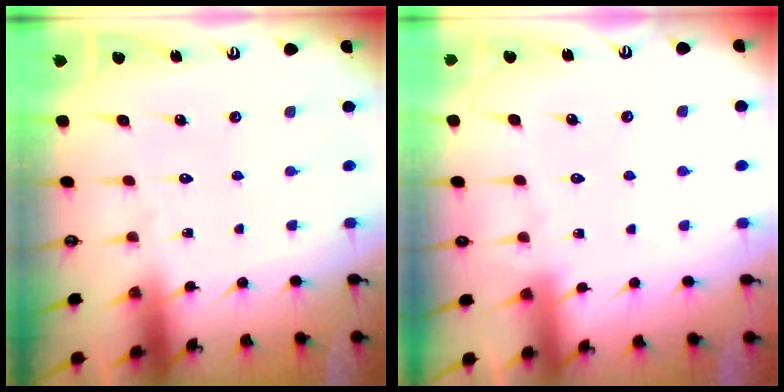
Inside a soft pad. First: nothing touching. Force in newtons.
{"total": 1.9, "press": 1.9, "slide": 0.4}